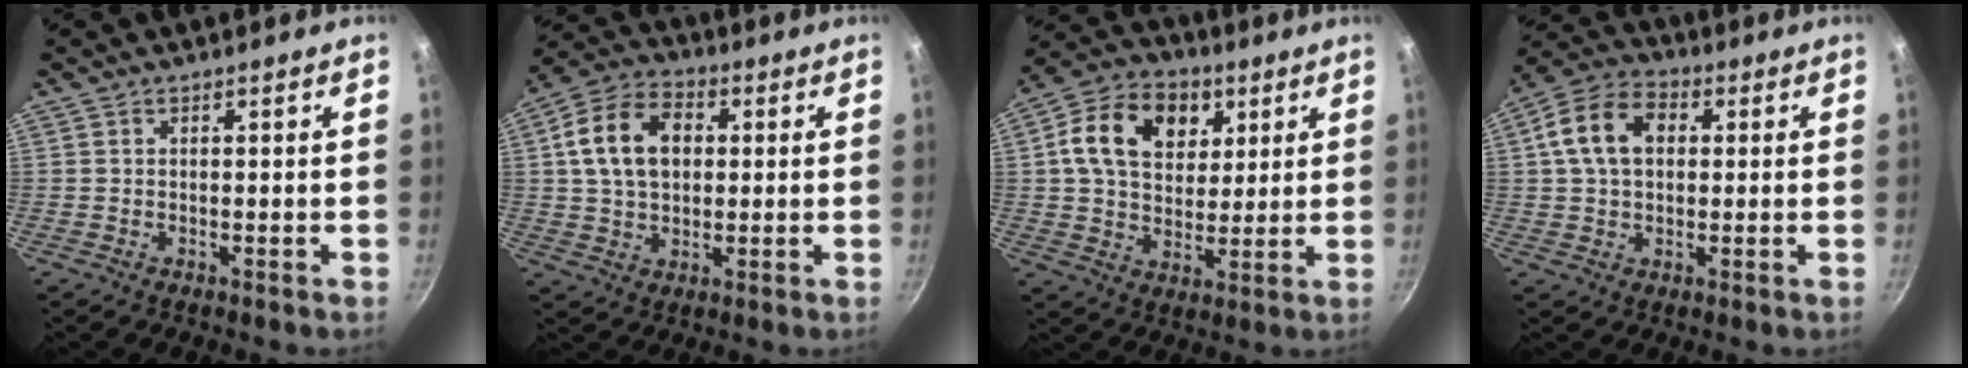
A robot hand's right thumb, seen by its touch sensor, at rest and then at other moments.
{"total": 13.3, "force": [2.4, 9.4, 9.1], "torque": [-0.144, 0.016, 0.029]}
{"total": 15.6, "force": [5.1, 11.3, 9.4], "torque": [-0.137, -0.002, 0.073]}
{"total": 11.5, "force": [2.1, 8.1, 7.9], "torque": [-0.123, 0.020, 0.022]}